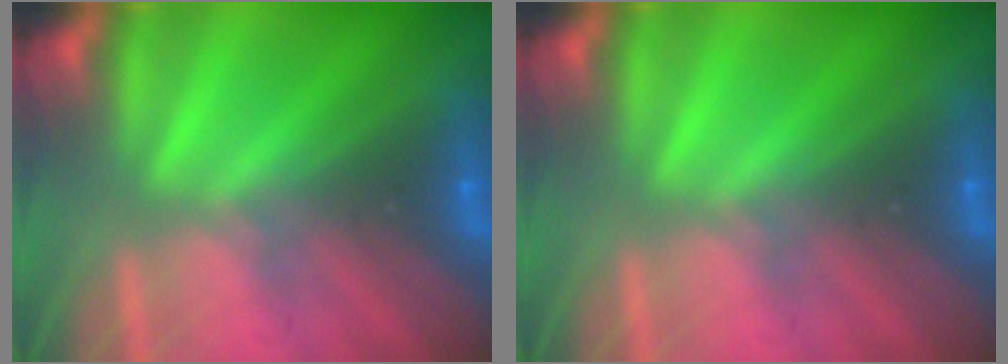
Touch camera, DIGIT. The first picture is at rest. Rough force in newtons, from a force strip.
{"total": 0.0}